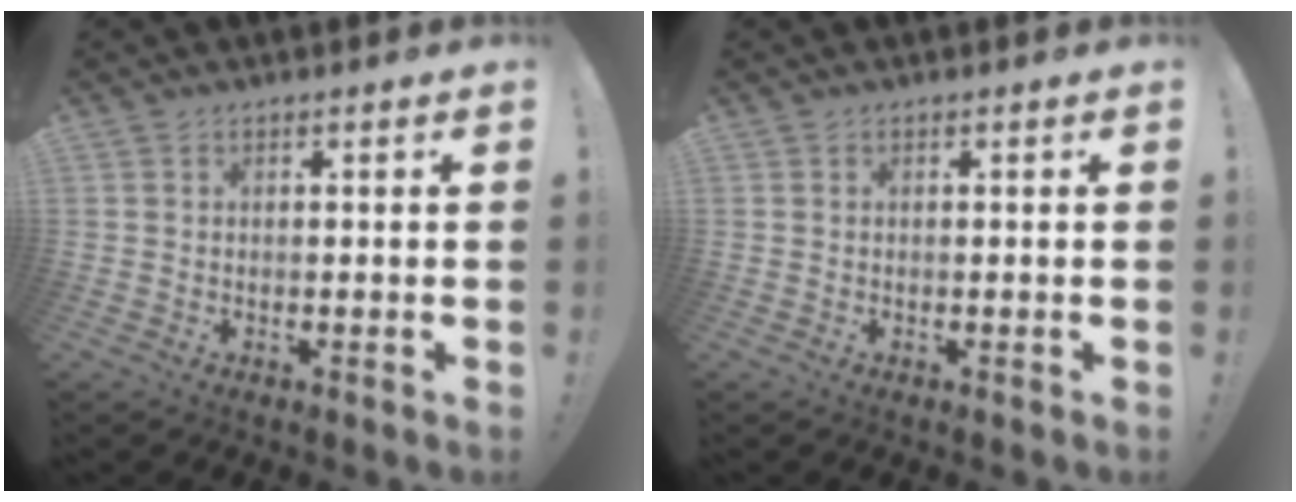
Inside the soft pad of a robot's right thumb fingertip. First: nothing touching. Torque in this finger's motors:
{"motor_torque": [0.26, 0.20, 0.01, 0.05, 0.00]}